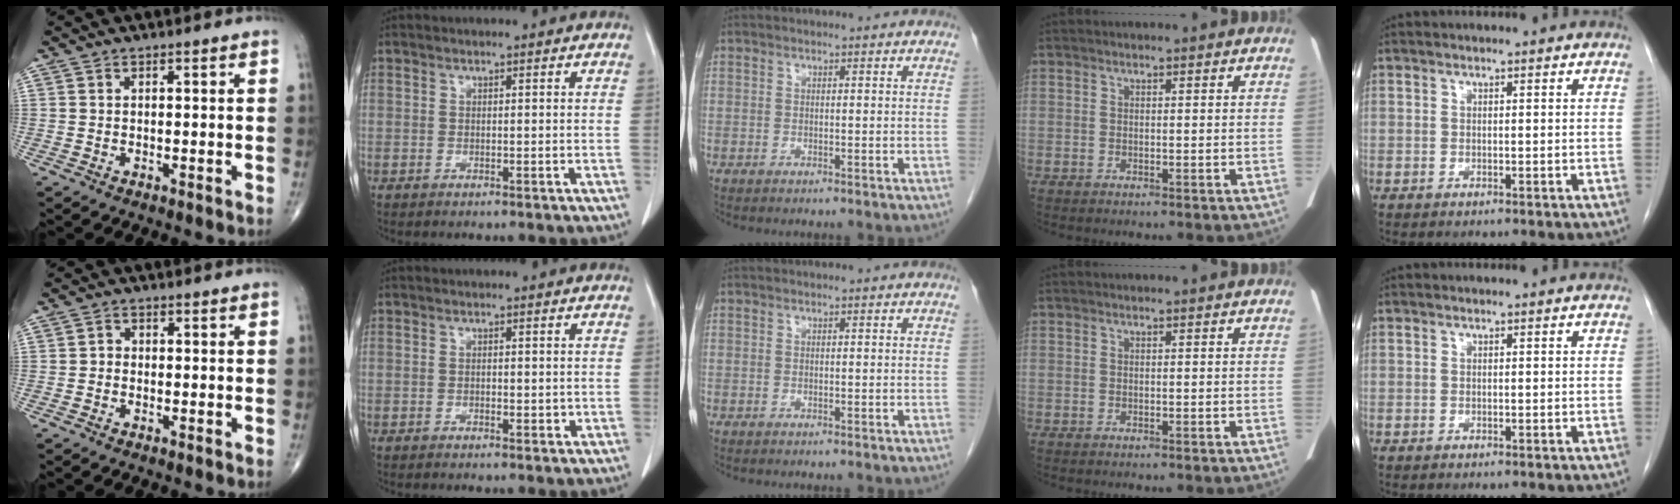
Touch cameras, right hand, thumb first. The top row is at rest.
{"thumb": {"total": 1.4, "force": [-0.3, 1.2, 0.6], "torque": [0.000, 0.006, -0.009]}, "index": {"total": 1.5, "force": [-0.3, 0.7, 1.3], "torque": [-0.021, 0.000, -0.002]}}